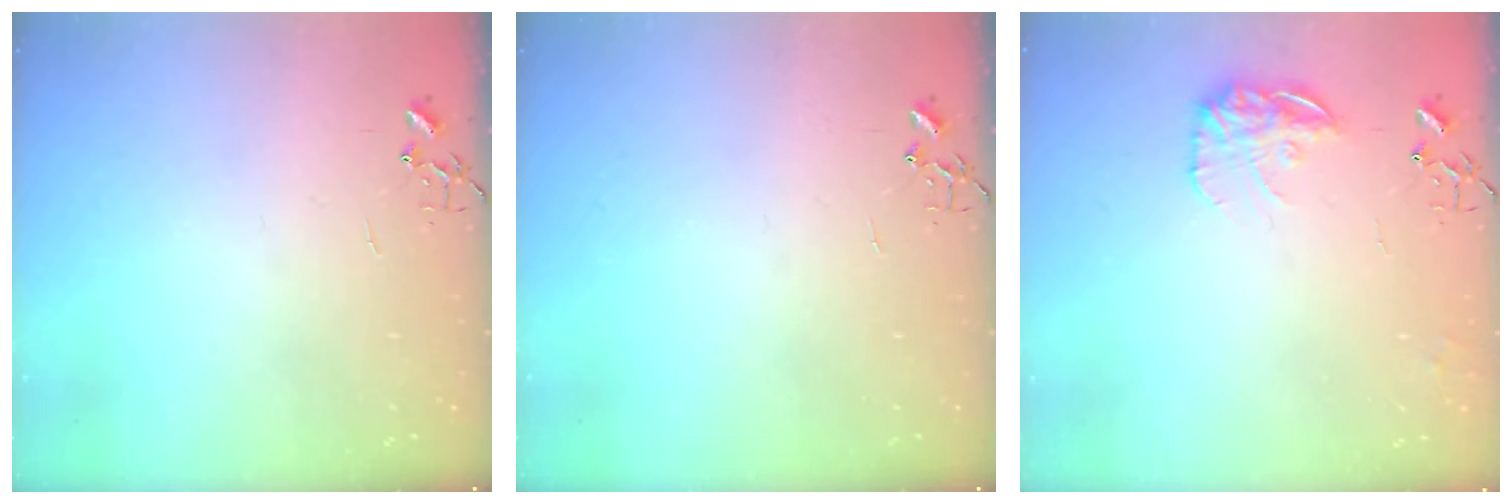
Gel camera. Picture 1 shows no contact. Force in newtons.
{"total": 0.0}
{"total": 12.9, "press": 12.8, "slide": 0.6}